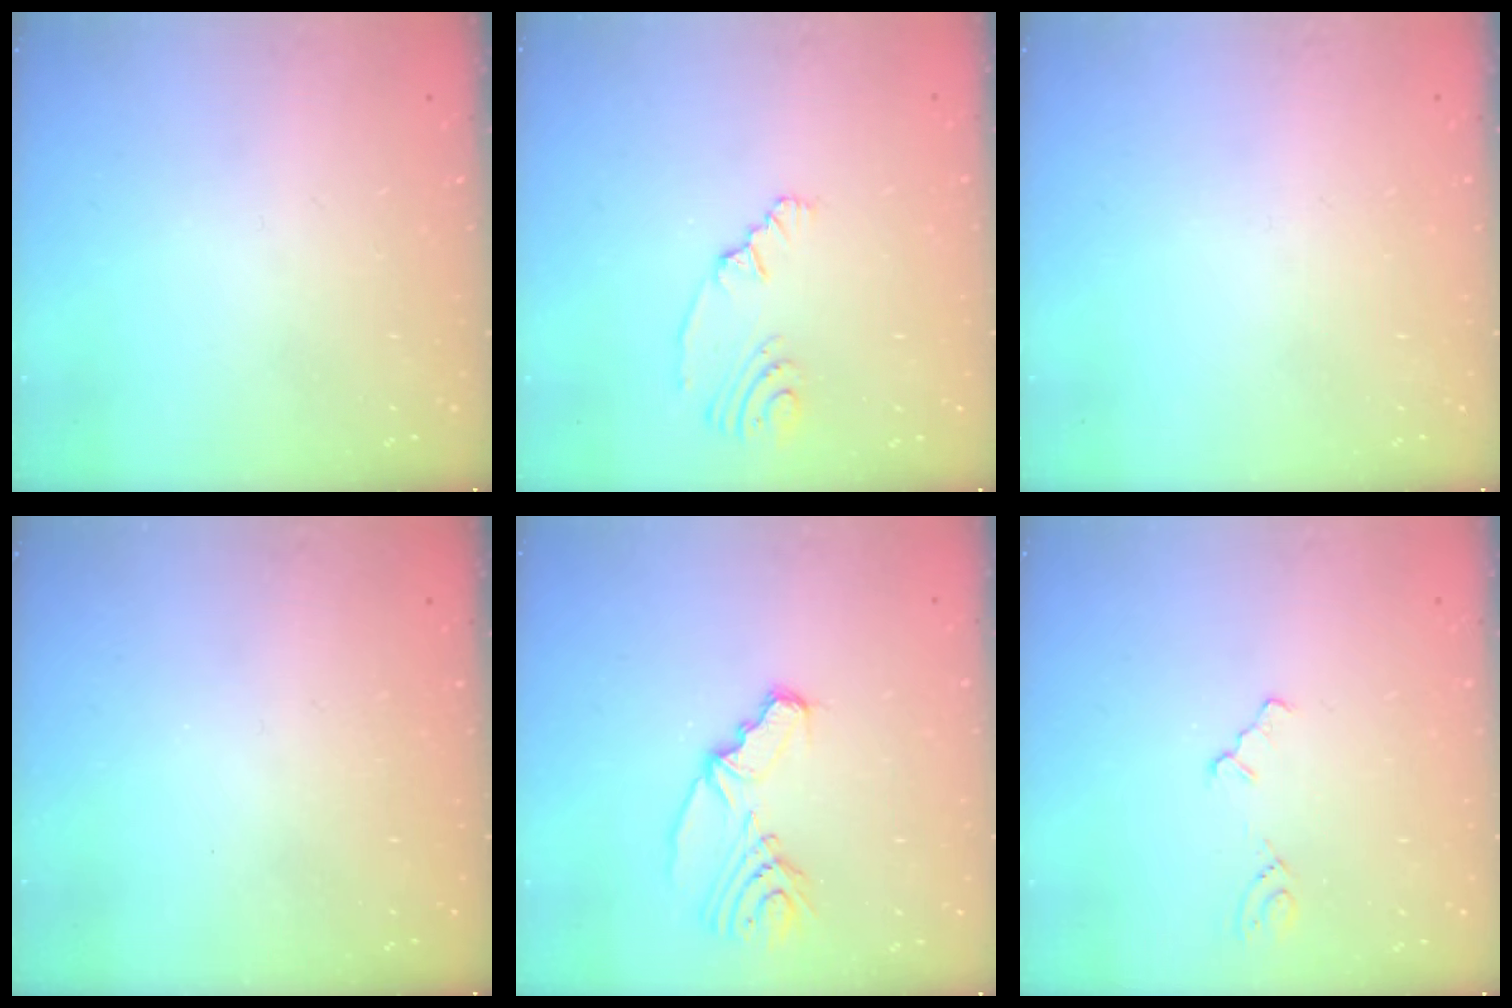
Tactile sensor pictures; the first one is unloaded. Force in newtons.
{"total": 4.4, "press": 2.6, "slide": 3.5}
{"total": 1.5, "press": 1.4, "slide": 0.2}
{"total": 0.0}
{"total": 10.3, "press": 9.6, "slide": 3.6}
{"total": 1.8, "press": 1.7, "slide": 0.4}